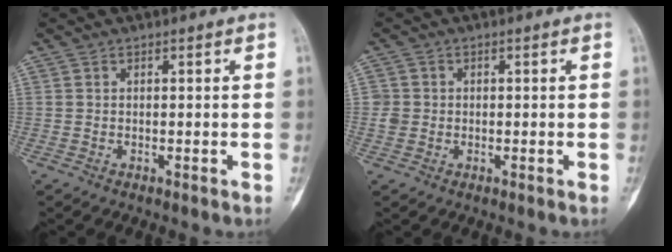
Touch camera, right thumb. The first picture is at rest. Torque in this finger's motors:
{"motor_torque": [-0.16, 0.20, 0.23, -0.13, -0.02]}